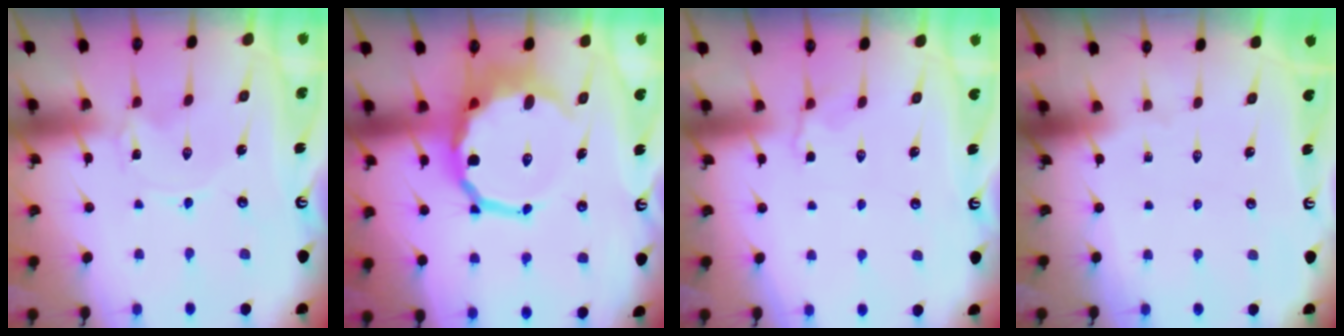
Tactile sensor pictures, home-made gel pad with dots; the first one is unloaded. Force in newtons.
{"total": 12.5, "press": 12.1, "slide": 3.2}
{"total": 3.0, "press": 2.5, "slide": 1.6}
{"total": 0.0}